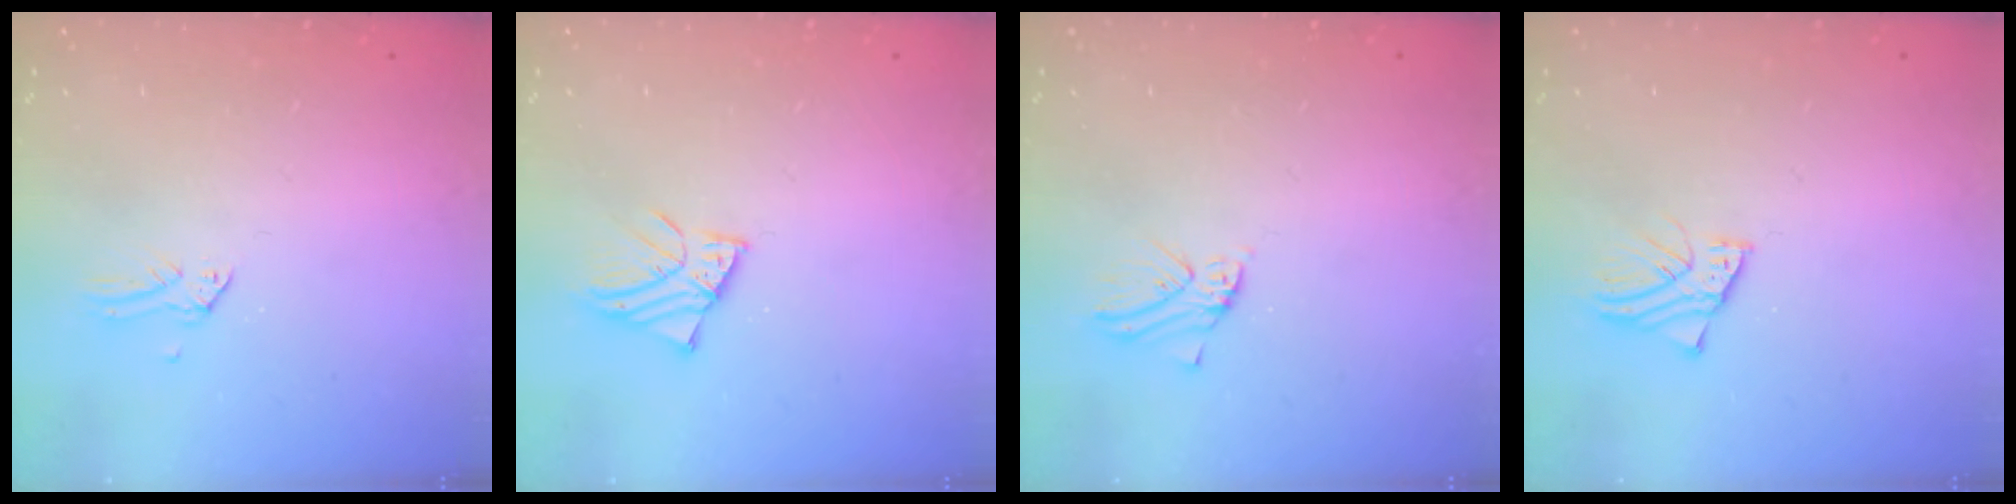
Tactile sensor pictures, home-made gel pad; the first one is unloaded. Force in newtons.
{"total": 3.0, "press": 3.0, "slide": 0.5}
{"total": 2.1, "press": 2.1, "slide": 0.2}
{"total": 2.6, "press": 2.6, "slide": 0.1}